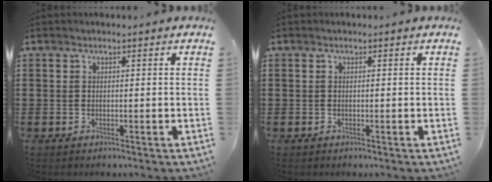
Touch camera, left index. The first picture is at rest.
{"total": 0.0}